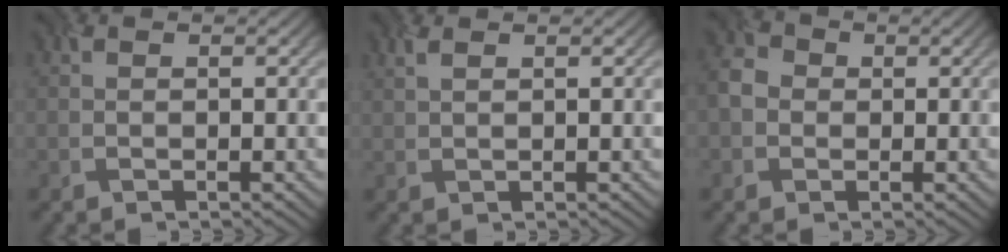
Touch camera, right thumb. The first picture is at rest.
{"total": 1.2, "force": [0.8, 0.3, 0.8], "torque": [-0.021, 0.002, 0.016]}
{"total": 2.8, "force": [-0.6, 2.7, 0.7], "torque": [-0.022, 0.000, -0.022]}